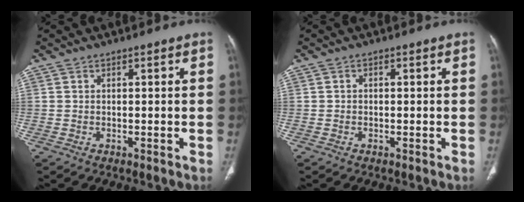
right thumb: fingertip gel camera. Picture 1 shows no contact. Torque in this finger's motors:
{"motor_torque": [-0.38, 0.16, -0.53, 0.20, -0.02]}